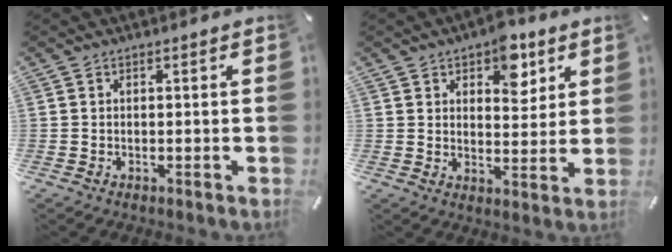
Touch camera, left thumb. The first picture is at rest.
{"total": 8.2, "force": [5.0, 5.3, 3.9], "torque": [-0.030, -0.026, 0.081]}